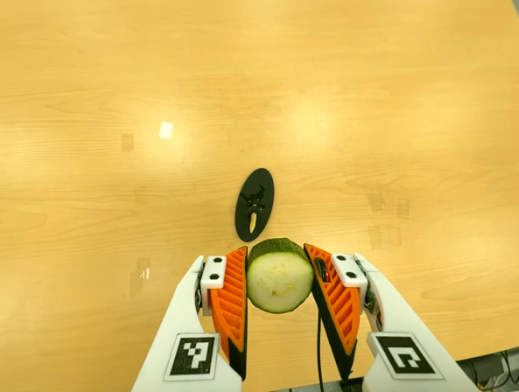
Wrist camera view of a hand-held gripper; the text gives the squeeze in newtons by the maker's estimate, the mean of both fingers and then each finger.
{"total": 9.4, "left": 8.2, "right": 10.5}